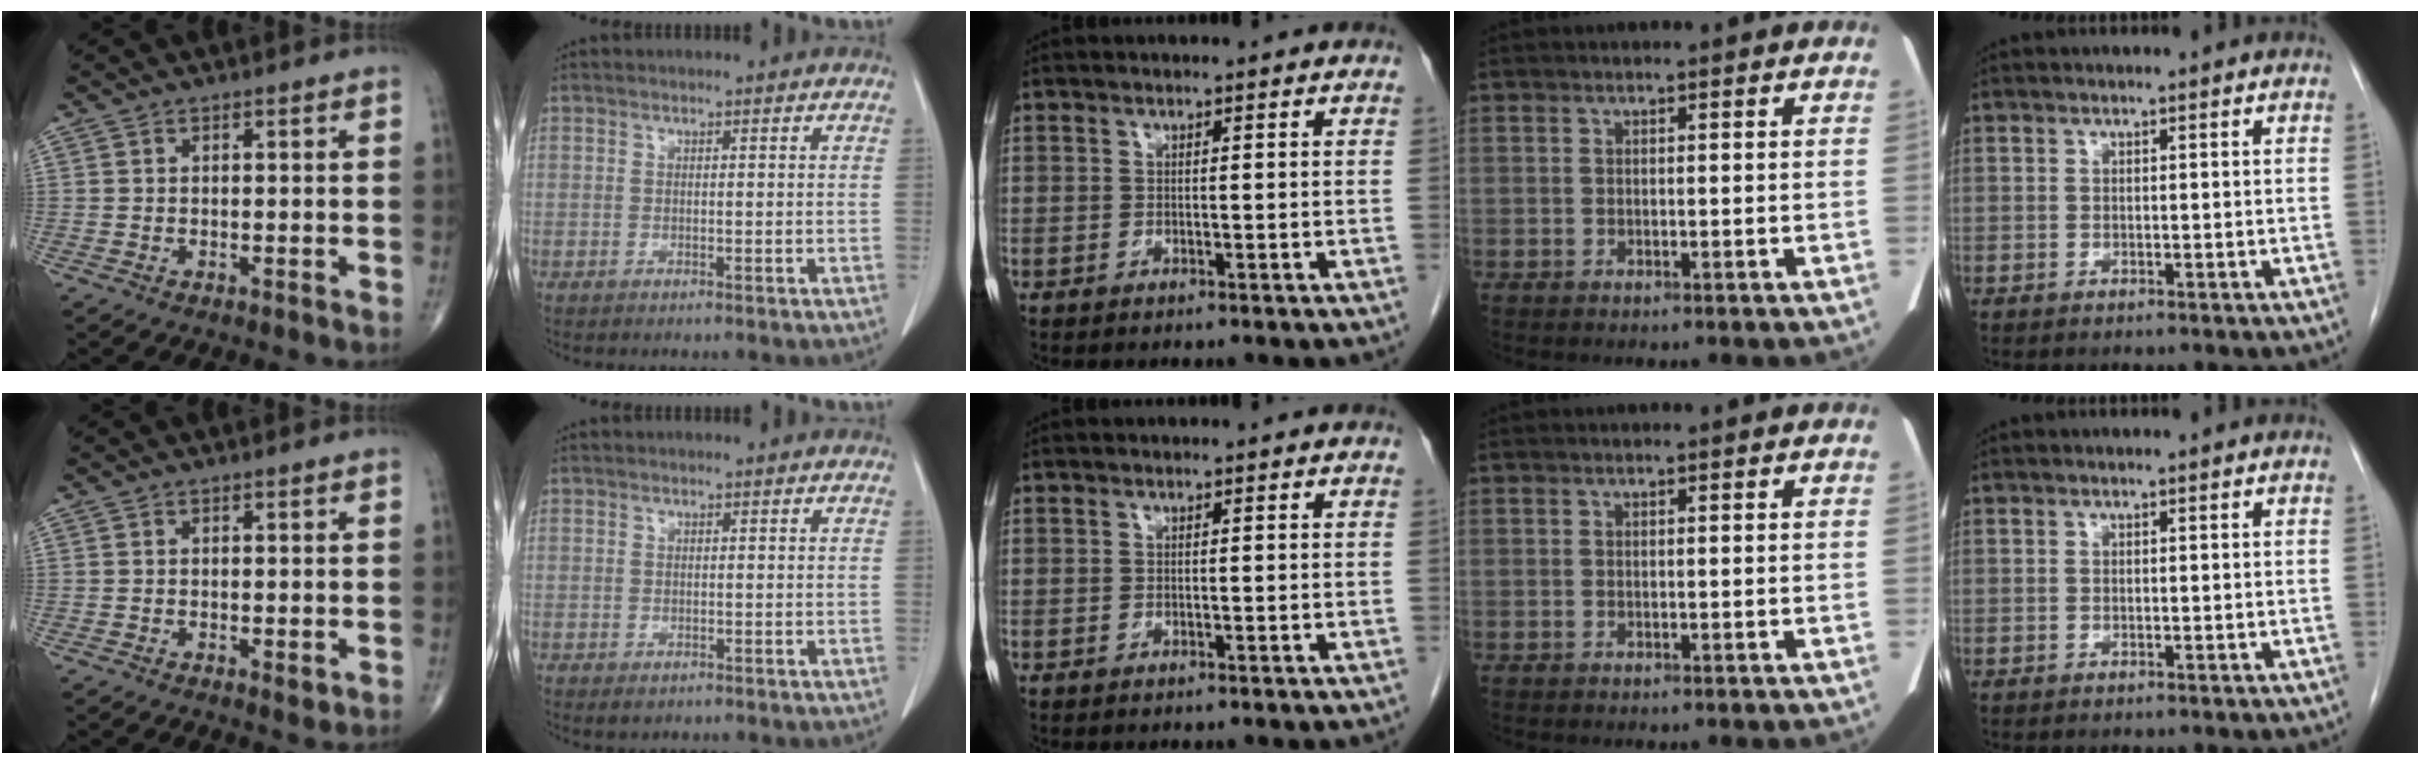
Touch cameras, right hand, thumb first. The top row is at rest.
{"thumb": {"total": 1.4, "force": [-0.4, 0.6, 1.2], "torque": [-0.018, -0.004, -0.005]}, "index": {"total": 0.9, "force": [-0.3, 0.8, 0.3], "torque": [-0.005, 0.002, 0.001]}}